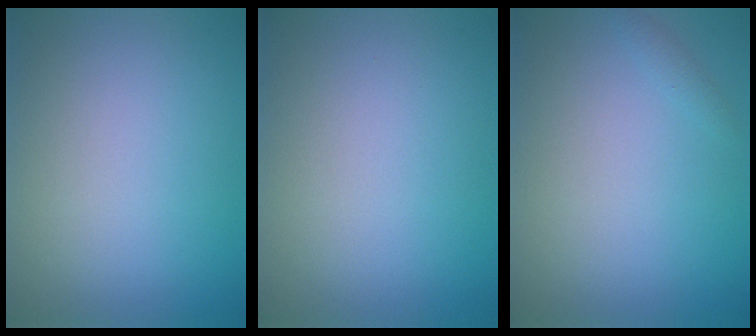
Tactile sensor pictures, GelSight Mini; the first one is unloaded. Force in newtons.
{"total": 0.0}
{"total": 0.6, "press": 0.6, "slide": 0.0}